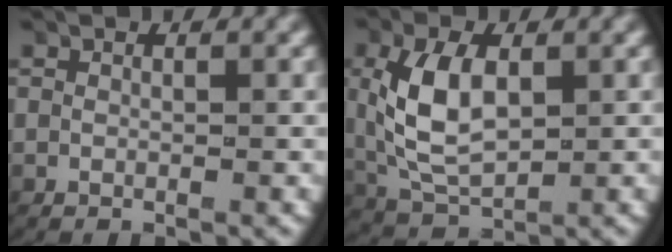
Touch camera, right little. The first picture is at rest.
{"total": 6.3, "force": [0.3, 4.1, 4.8], "torque": [-0.124, -0.015, 0.019]}